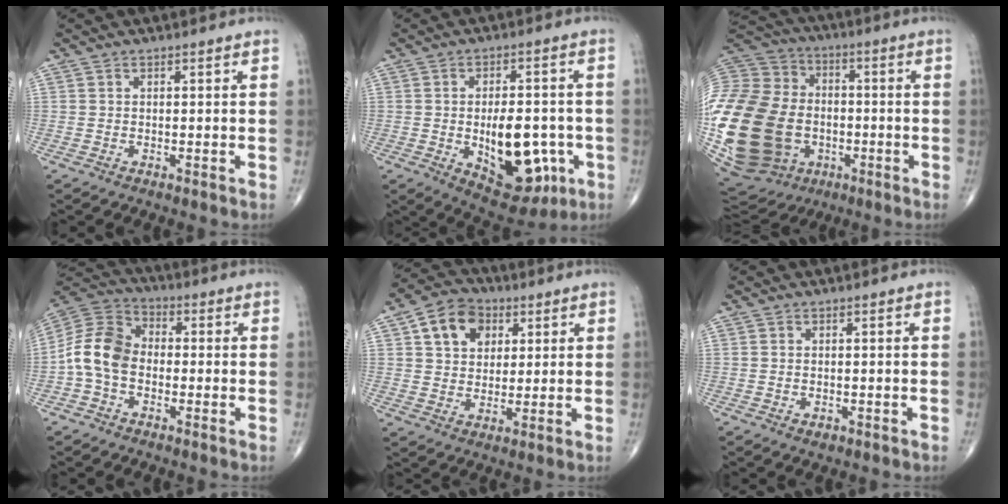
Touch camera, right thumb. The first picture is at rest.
{"total": 15.4, "force": [-3.6, 8.3, 12.5], "torque": [-0.143, 0.012, -0.030]}
{"total": 39.4, "force": [-8.0, 29.4, 25.0], "torque": [-0.655, 0.043, -0.136]}
{"total": 10.2, "force": [-2.0, 7.3, 6.9], "torque": [-0.123, 0.031, -0.054]}
{"total": 10.1, "force": [3.6, 7.8, 5.3], "torque": [-0.062, -0.005, 0.057]}
{"total": 1.1, "force": [-0.4, 0.7, 0.7], "torque": [-0.009, 0.004, 0.000]}